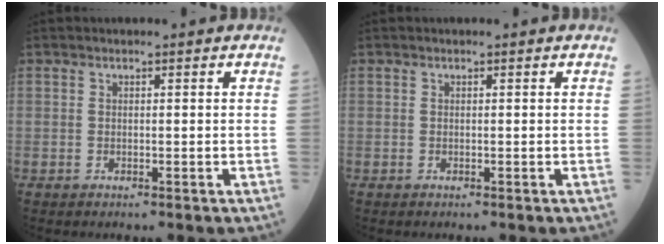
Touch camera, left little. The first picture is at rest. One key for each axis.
{"total": 0.0}